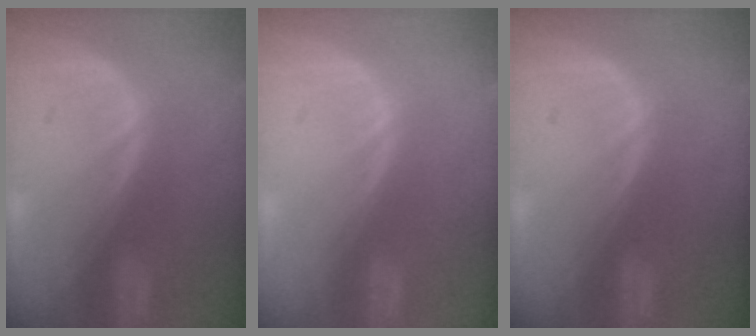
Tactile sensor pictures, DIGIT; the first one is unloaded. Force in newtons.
{"total": 0.0}
{"total": 0.0}